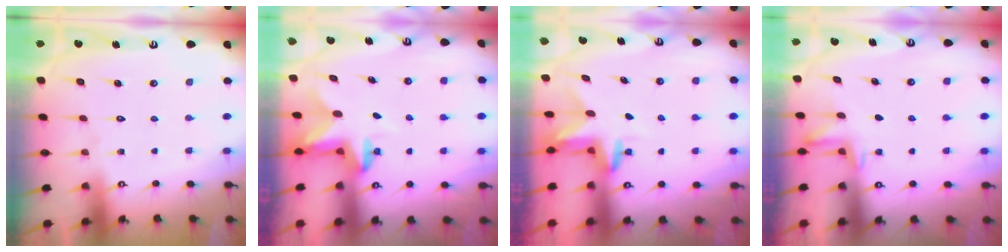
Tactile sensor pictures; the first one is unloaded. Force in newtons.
{"total": 2.8, "press": 2.8, "slide": 0.6}
{"total": 3.2, "press": 3.2, "slide": 0.3}
{"total": 2.2, "press": 2.1, "slide": 0.4}